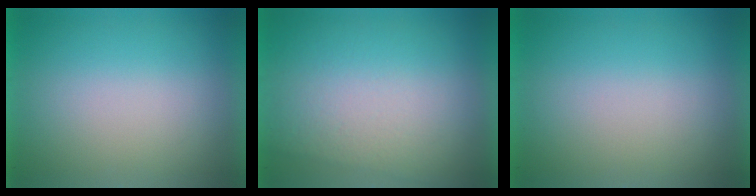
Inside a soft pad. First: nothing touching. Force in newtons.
{"total": 3.1}
{"total": 0.0}